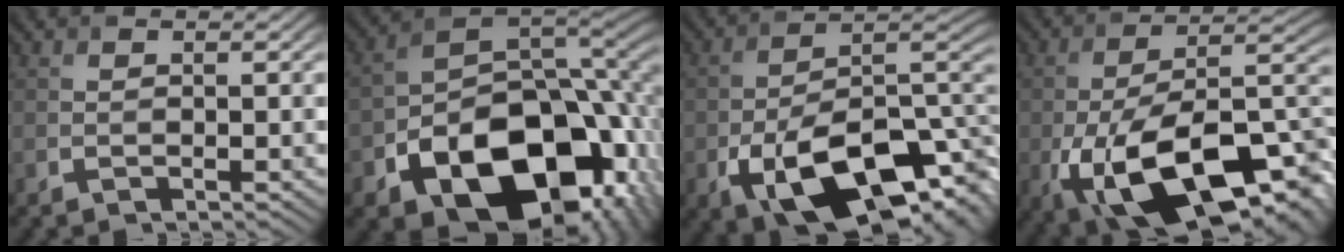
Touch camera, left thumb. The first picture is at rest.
{"total": 19.0, "force": [-8.5, 12.4, 11.6], "torque": [-0.188, -0.056, -0.114]}
{"total": 16.6, "force": [-7.1, 9.1, 12.0], "torque": [-0.201, -0.043, -0.104]}
{"total": 18.5, "force": [-7.4, 9.4, 14.1], "torque": [-0.256, -0.039, -0.103]}